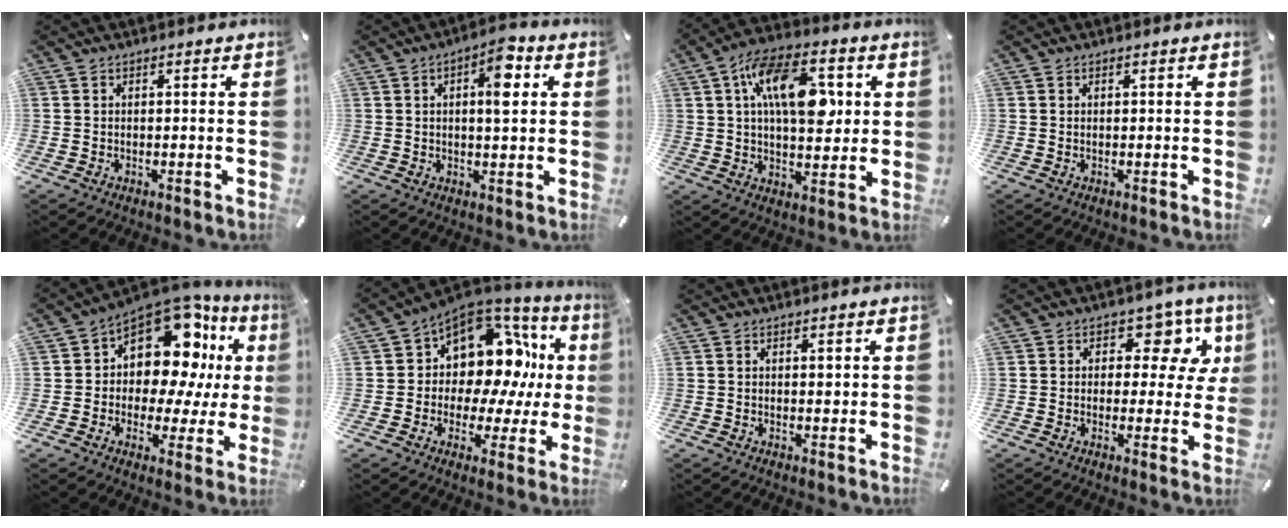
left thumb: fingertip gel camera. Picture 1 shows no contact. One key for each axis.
{"total": 7.7, "fx": 2.1, "fy": 3.0, "fz": 6.8, "tx": -0.094, "ty": -0.006, "tz": 0.026}
{"total": 16.7, "fx": 4.5, "fy": 9.1, "fz": 13.3, "tx": -0.211, "ty": 0.007, "tz": 0.076}
{"total": 0.0}
{"total": 14.6, "fx": 6.3, "fy": 10.0, "fz": 8.6, "tx": -0.125, "ty": -0.066, "tz": 0.108}
{"total": 12.7, "fx": 3.6, "fy": 10.0, "fz": 7.0, "tx": -0.090, "ty": -0.043, "tz": 0.063}
{"total": 1.3, "fx": 0.3, "fy": 0.8, "fz": 0.9, "tx": -0.011, "ty": 0.000, "tz": 0.003}
{"total": 10.3, "fx": 4.2, "fy": 6.6, "fz": 6.7, "tx": -0.073, "ty": -0.027, "tz": 0.069}